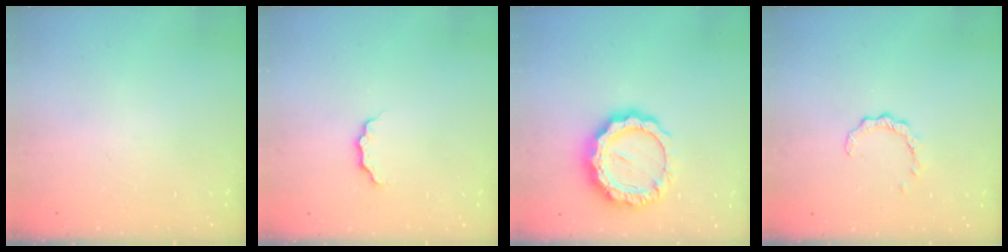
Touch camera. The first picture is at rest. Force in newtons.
{"total": 3.5, "press": 3.5, "slide": 0.4}
{"total": 14.8, "press": 14.8, "slide": 0.9}
{"total": 2.4, "press": 2.4, "slide": 0.4}